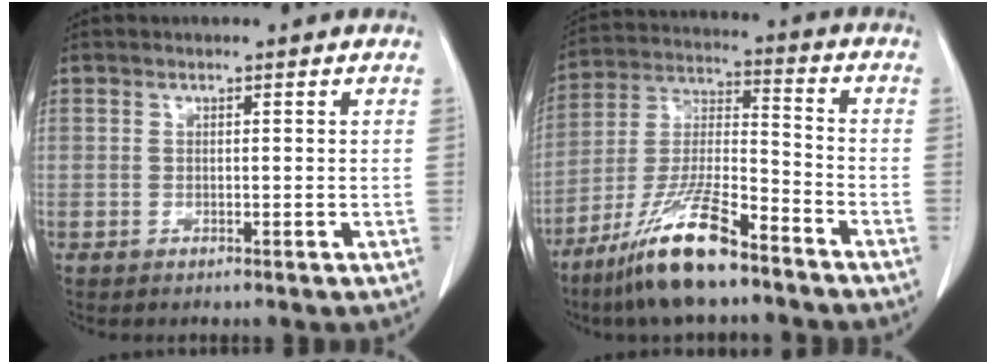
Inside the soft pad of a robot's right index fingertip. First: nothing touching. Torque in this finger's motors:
{"motor_torque": [1.09, -1.04, 0.60, 0.21]}